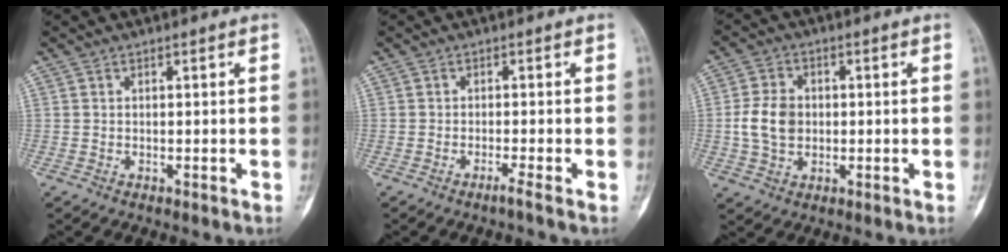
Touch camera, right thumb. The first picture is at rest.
{"total": 1.2, "force": [-0.9, -0.5, 0.6], "torque": [-0.015, 0.000, -0.018]}
{"total": 7.4, "force": [-0.1, 5.6, 4.9], "torque": [-0.083, 0.006, -0.003]}